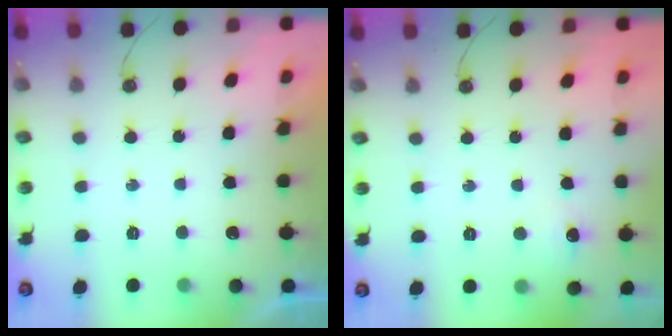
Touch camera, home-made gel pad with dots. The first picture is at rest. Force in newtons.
{"total": 3.9, "press": 3.8, "slide": 0.5}